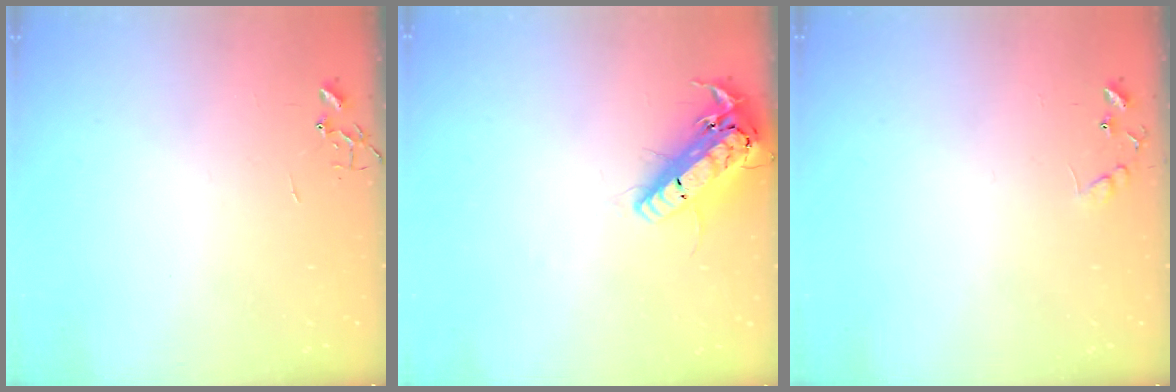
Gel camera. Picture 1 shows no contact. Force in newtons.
{"total": 18.4, "press": 18.1, "slide": 3.2}
{"total": 8.9, "press": 8.9, "slide": 0.5}